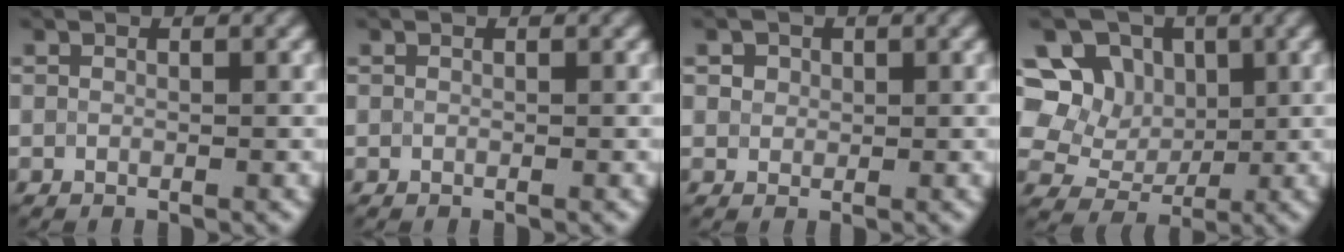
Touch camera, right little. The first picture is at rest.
{"total": 0.0}
{"total": 2.0, "force": [1.0, 1.6, 0.8], "torque": [-0.020, 0.003, 0.021]}
{"total": 8.3, "force": [3.4, 6.7, 3.7], "torque": [-0.055, 0.012, 0.043]}